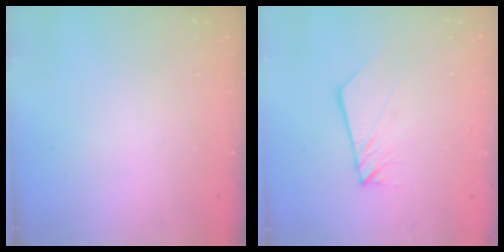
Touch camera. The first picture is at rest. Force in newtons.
{"total": 5.5, "press": 5.4, "slide": 0.8}